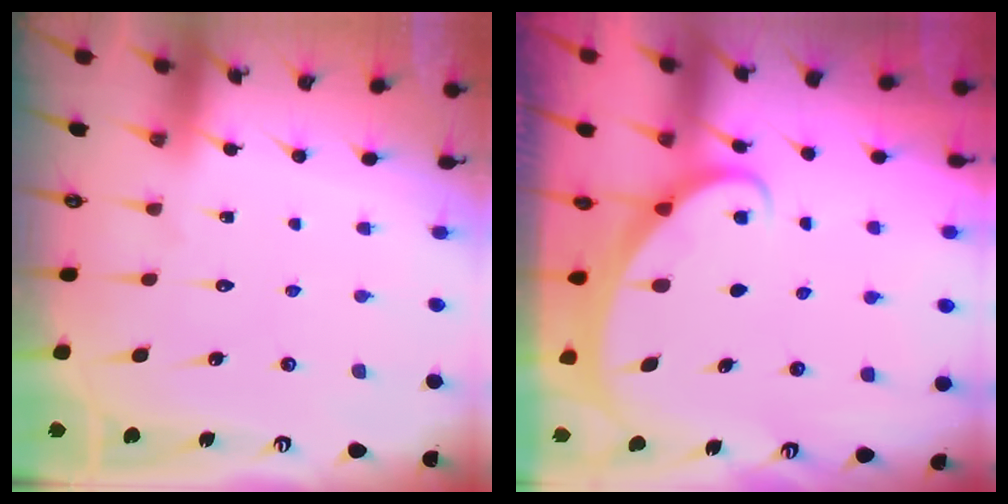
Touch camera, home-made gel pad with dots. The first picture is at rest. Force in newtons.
{"total": 1.5, "press": 1.5, "slide": 0.2}